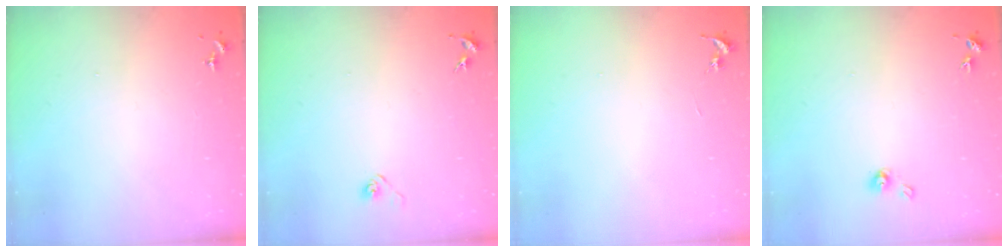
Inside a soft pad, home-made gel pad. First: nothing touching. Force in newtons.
{"total": 2.9, "press": 2.8, "slide": 0.8}
{"total": 0.0}
{"total": 4.9, "press": 4.9, "slide": 0.5}